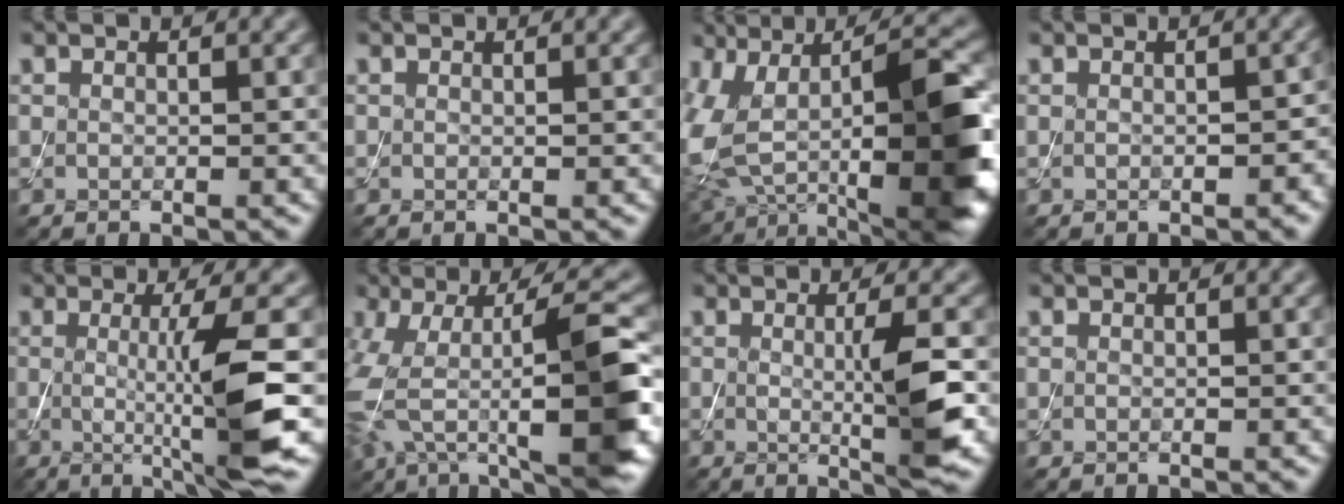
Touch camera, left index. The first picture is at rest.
{"total": 0.0}
{"total": 15.3, "force": [-1.6, 7.9, 13.0], "torque": [-0.227, -0.004, -0.024]}
{"total": 1.9, "force": [-0.4, 1.0, 1.6], "torque": [-0.028, 0.001, -0.003]}
{"total": 7.8, "force": [-0.4, 1.1, 7.7], "torque": [-0.119, -0.010, -0.004]}
{"total": 12.6, "force": [-2.0, 4.6, 11.6], "torque": [-0.208, 0.009, -0.029]}
{"total": 4.9, "force": [-0.2, 0.7, 4.8], "torque": [-0.074, -0.009, -0.001]}
{"total": 0.0}